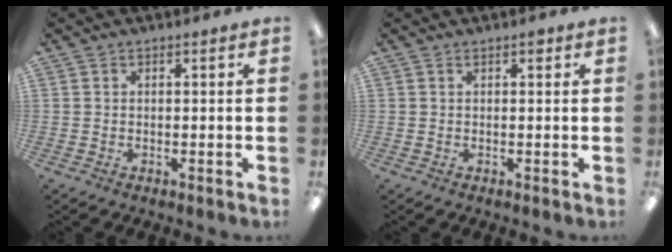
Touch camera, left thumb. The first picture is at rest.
{"total": 1.1, "force": [0.5, 0.6, 0.7], "torque": [-0.006, 0.001, 0.007]}